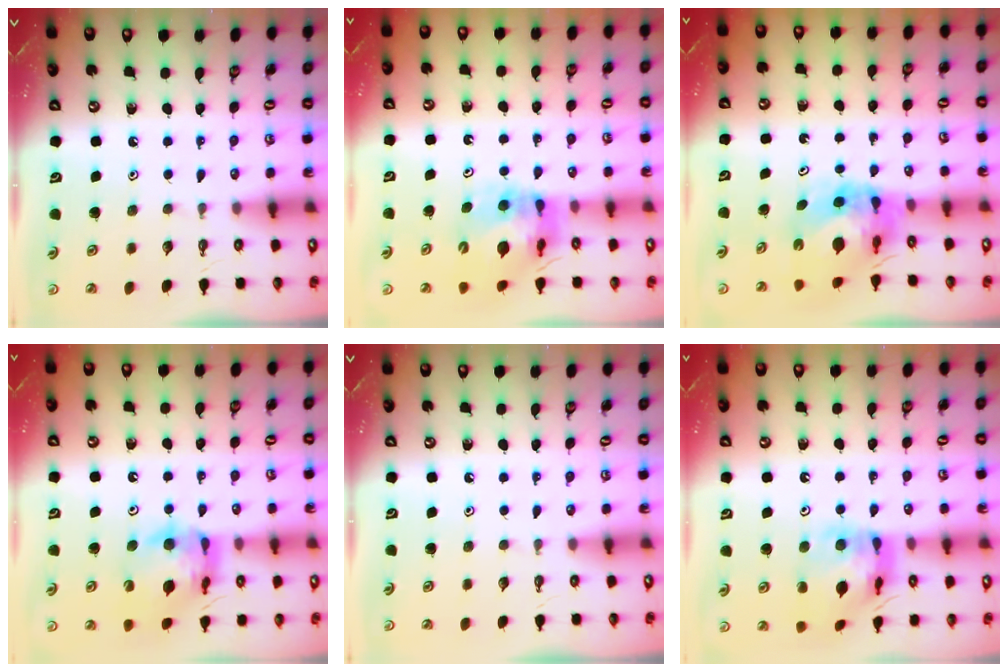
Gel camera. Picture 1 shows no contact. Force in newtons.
{"total": 12.4, "press": 12.3, "slide": 1.4}
{"total": 9.6, "press": 9.5, "slide": 1.0}
{"total": 13.6, "press": 13.5, "slide": 1.5}
{"total": 0.0}
{"total": 13.5, "press": 13.4, "slide": 1.5}